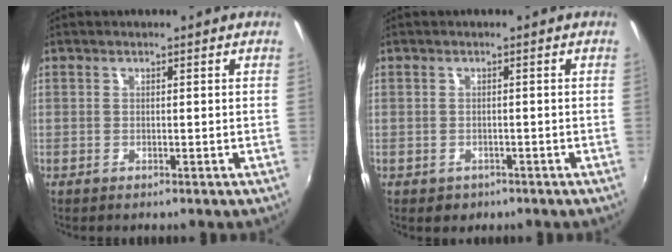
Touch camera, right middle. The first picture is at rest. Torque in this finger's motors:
{"motor_torque": [0.37, -0.12, -0.01, -0.01]}